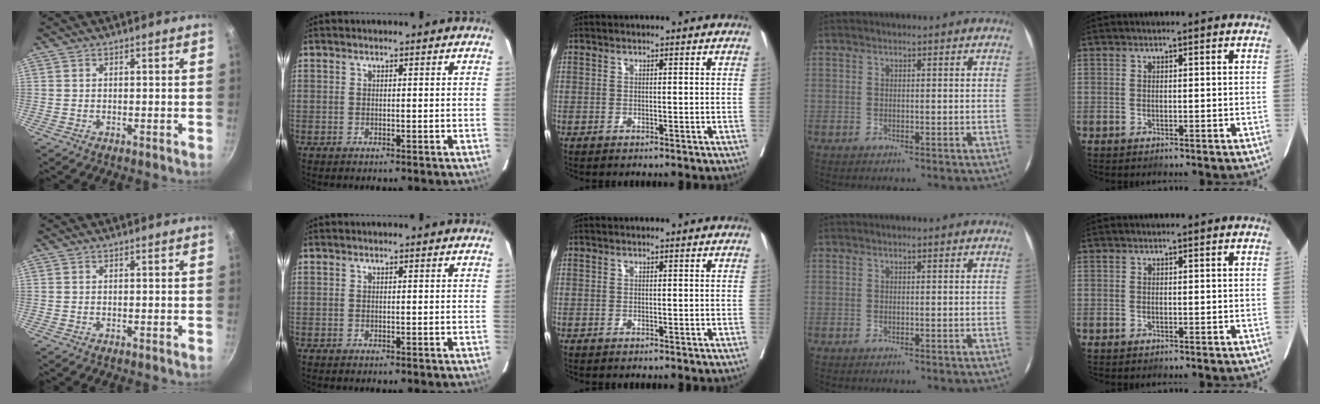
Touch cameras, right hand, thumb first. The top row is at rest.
{}